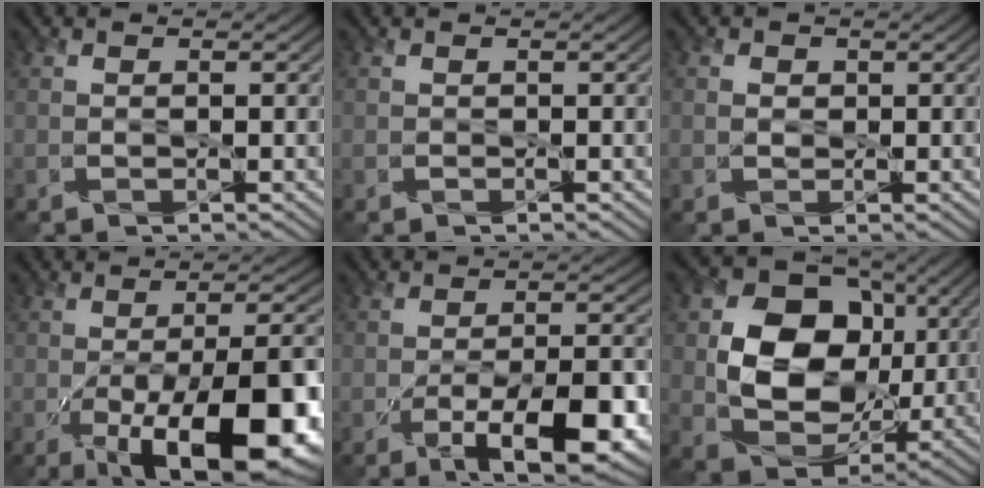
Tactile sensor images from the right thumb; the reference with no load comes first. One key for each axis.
{"total": 0.0}
{"total": 1.0, "fx": 0.2, "fy": 1.0, "fz": 0.1, "tx": -0.004, "ty": -0.002, "tz": 0.005}
{"total": 16.3, "fx": -5.7, "fy": 6.2, "fz": 14.0, "tx": -0.187, "ty": -0.018, "tz": -0.069}
{"total": 10.3, "fx": -4.8, "fy": 3.4, "fz": 8.5, "tx": -0.128, "ty": -0.003, "tz": -0.070}
{"total": 13.0, "fx": 1.0, "fy": 10.2, "fz": 7.9, "tx": -0.143, "ty": -0.006, "tz": 0.022}